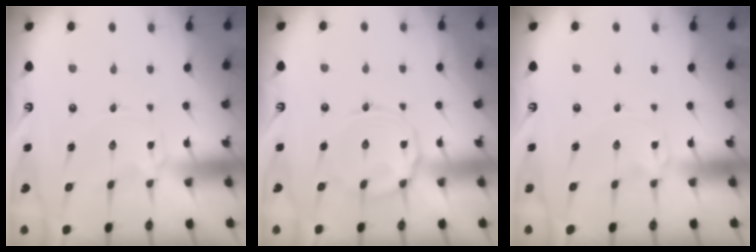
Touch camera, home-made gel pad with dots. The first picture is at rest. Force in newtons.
{"total": 7.0, "press": 7.0, "slide": 0.5}
{"total": 0.0}